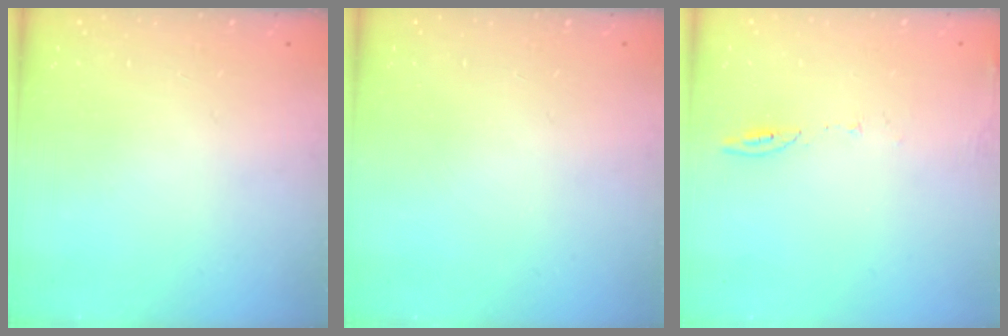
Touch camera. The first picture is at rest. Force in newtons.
{"total": 0.0}
{"total": 5.8, "press": 5.7, "slide": 0.9}